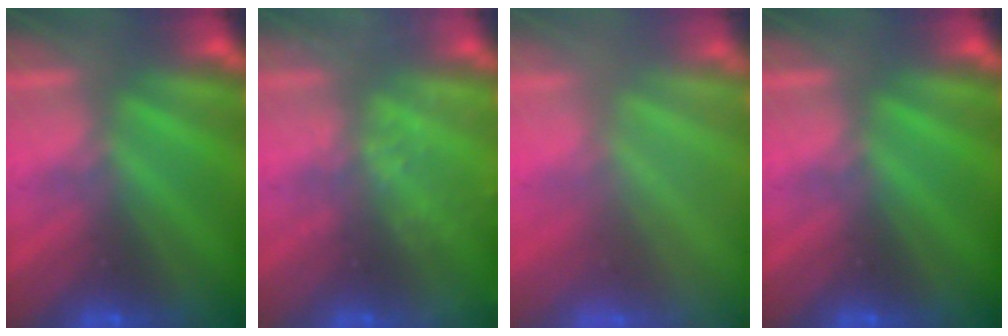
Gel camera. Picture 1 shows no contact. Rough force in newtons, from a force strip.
{"total": 2.4}
{"total": 6.0}
{"total": 0.0}